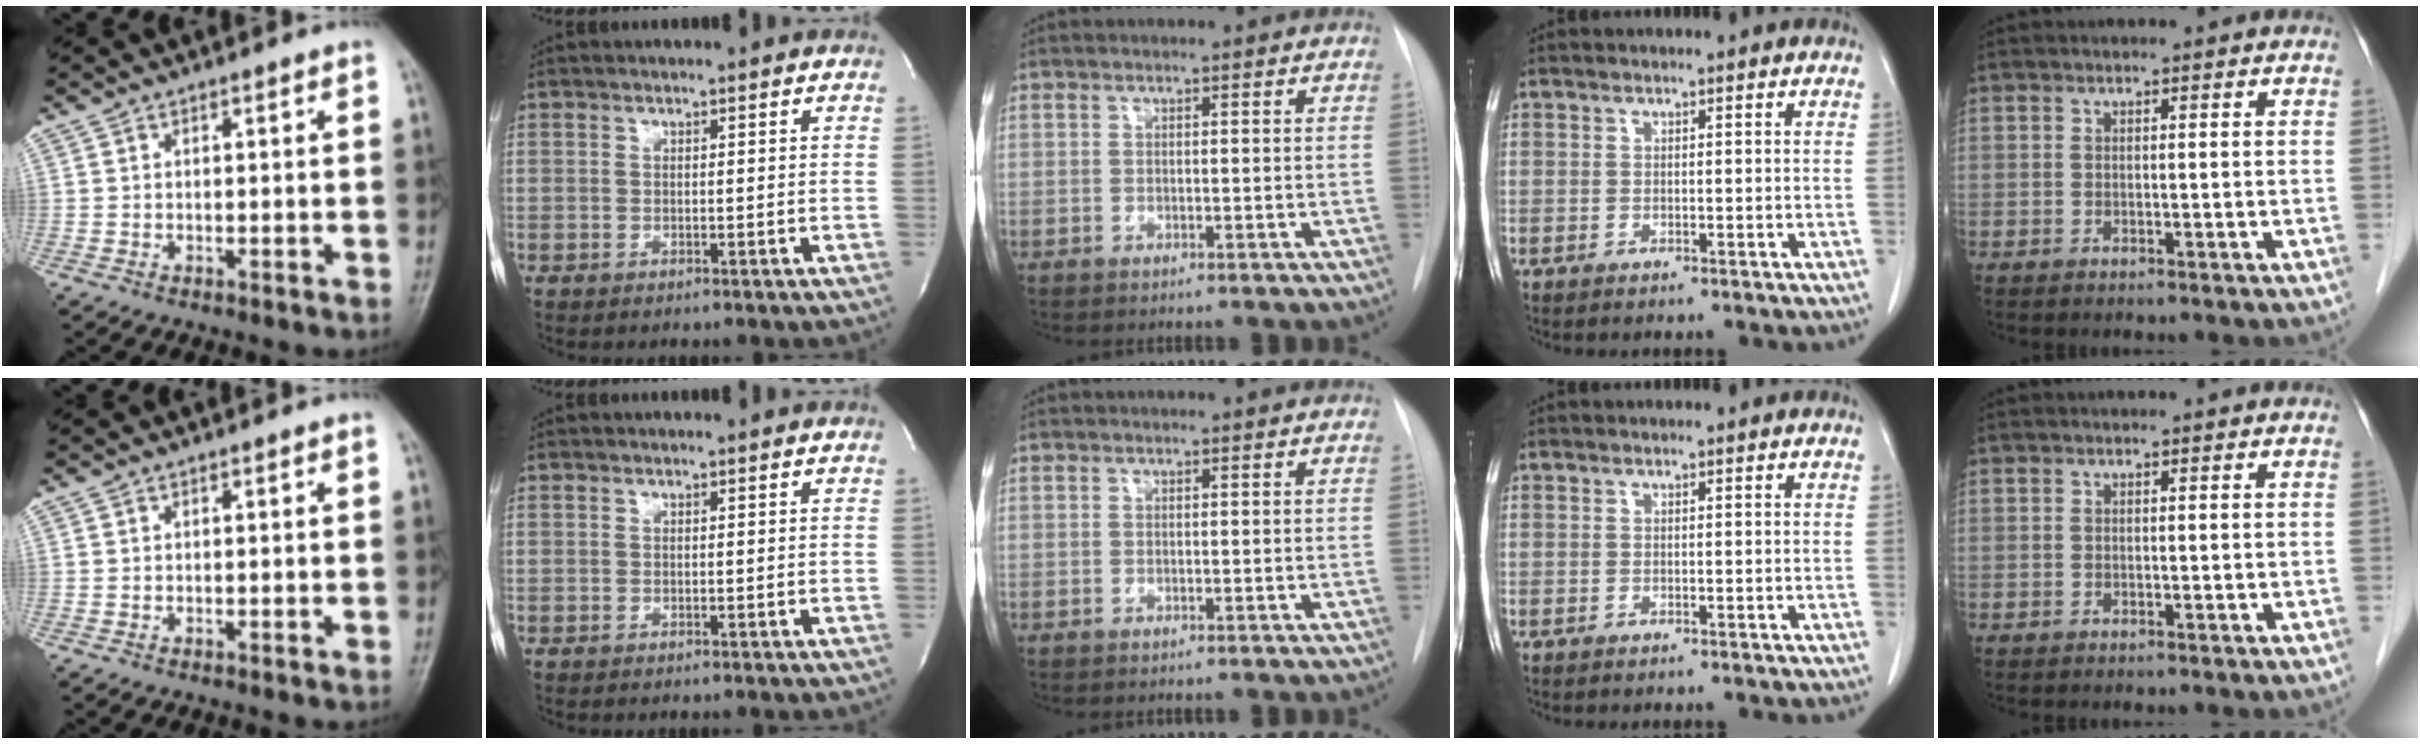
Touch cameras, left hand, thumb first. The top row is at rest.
{}